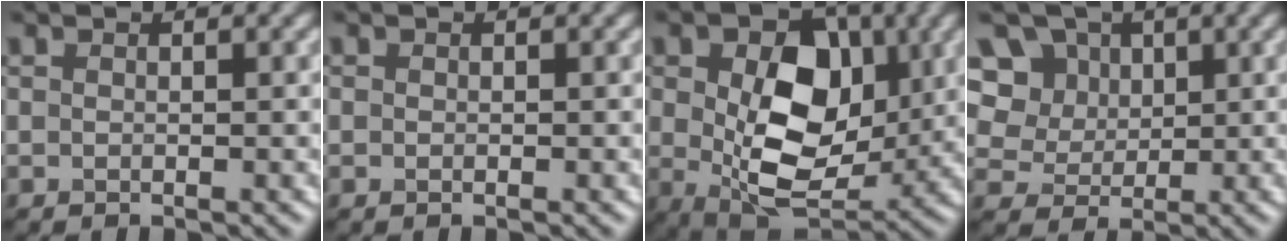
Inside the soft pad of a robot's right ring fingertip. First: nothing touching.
{"total": 0.0}
{"total": 11.2, "force": [0.8, 7.3, 8.4], "torque": [-0.137, -0.017, 0.020]}
{"total": 11.0, "force": [5.0, 8.6, 4.7], "torque": [-0.112, 0.026, 0.077]}